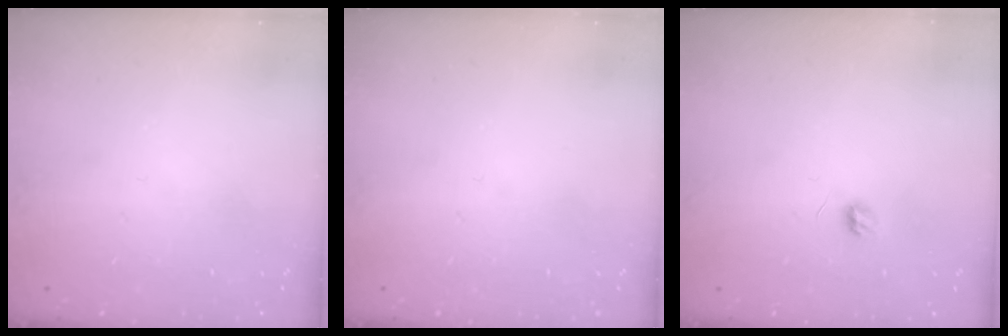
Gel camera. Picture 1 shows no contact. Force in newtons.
{"total": 0.0}
{"total": 4.0, "press": 4.0, "slide": 0.4}